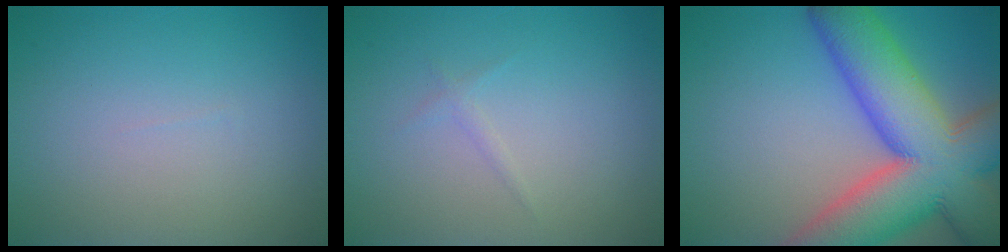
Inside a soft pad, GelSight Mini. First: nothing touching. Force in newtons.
{"total": 1.2, "press": 1.2, "slide": 0.2}
{"total": 15.6, "press": 15.6, "slide": 0.9}